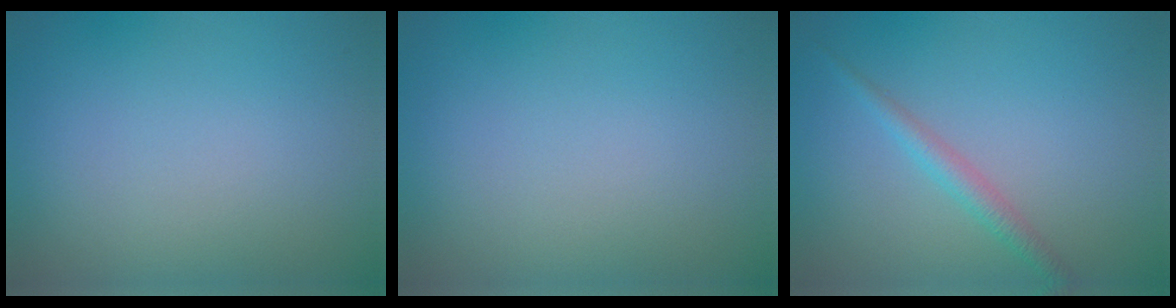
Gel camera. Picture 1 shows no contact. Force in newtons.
{"total": 0.0}
{"total": 1.8, "press": 1.8, "slide": 0.0}